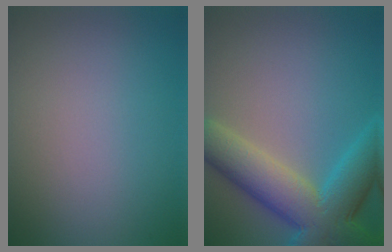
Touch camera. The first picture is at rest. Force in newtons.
{"total": 9.5, "press": 9.4, "slide": 0.5}